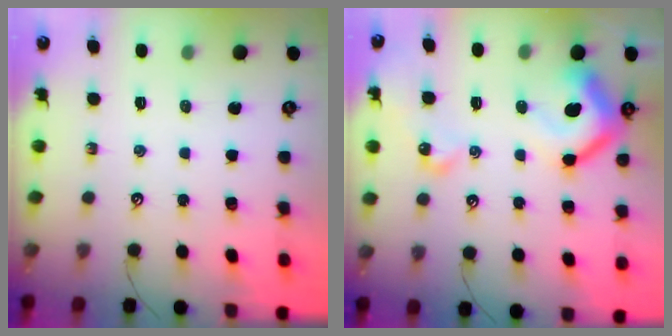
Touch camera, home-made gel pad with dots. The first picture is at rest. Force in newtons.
{"total": 14.9, "press": 14.8, "slide": 0.9}